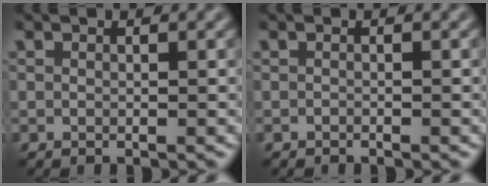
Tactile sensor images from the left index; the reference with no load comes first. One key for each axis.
{"total": 0.7, "fx": -0.7, "fy": -0.2, "fz": -0.2, "tx": 0.007, "ty": -0.001, "tz": -0.010}